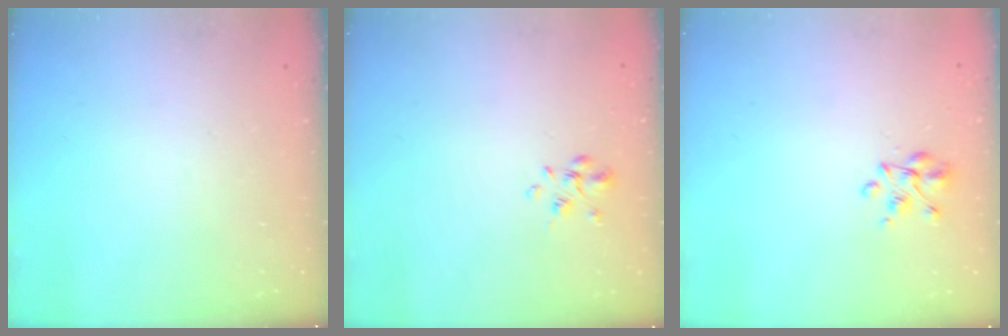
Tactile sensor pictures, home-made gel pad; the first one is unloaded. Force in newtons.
{"total": 2.5, "press": 2.4, "slide": 0.9}
{"total": 3.9, "press": 3.7, "slide": 1.3}